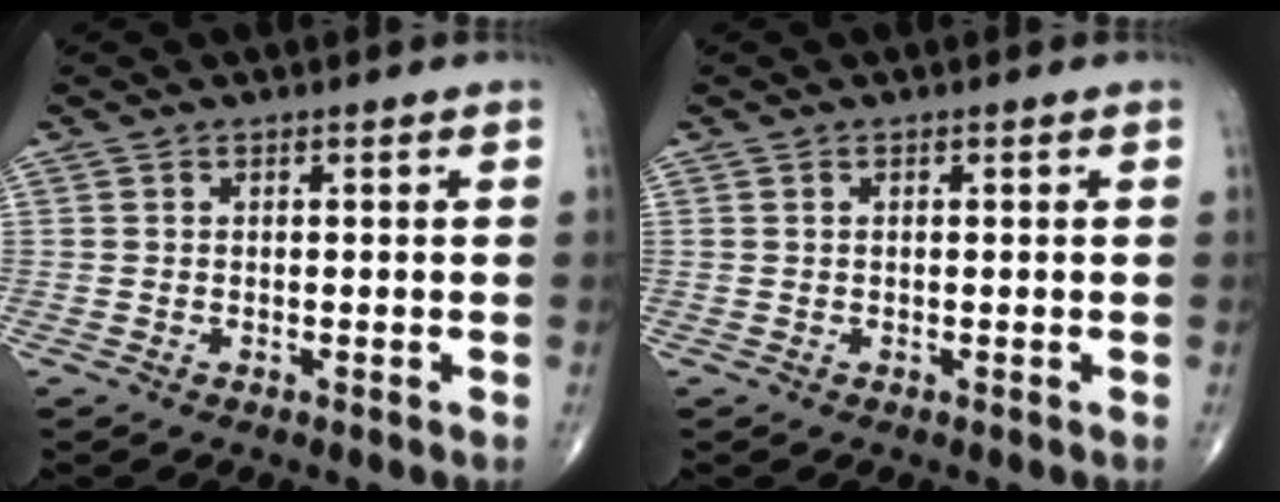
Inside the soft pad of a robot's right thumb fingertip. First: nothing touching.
{"total": 0.0}